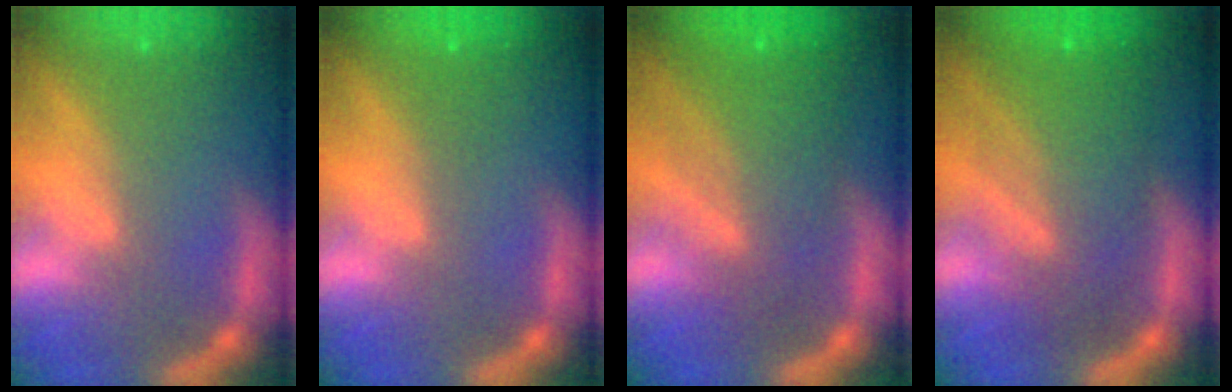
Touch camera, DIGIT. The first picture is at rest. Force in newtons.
{"total": 0.9}
{"total": 8.1}
{"total": 9.0}